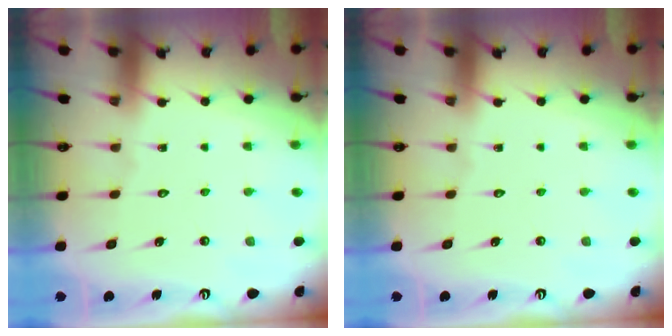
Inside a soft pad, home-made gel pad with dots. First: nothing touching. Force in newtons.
{"total": 0.0}